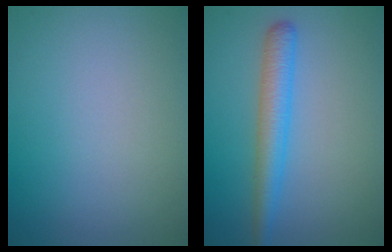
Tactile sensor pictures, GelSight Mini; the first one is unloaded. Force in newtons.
{"total": 3.3, "press": 3.3, "slide": 0.1}